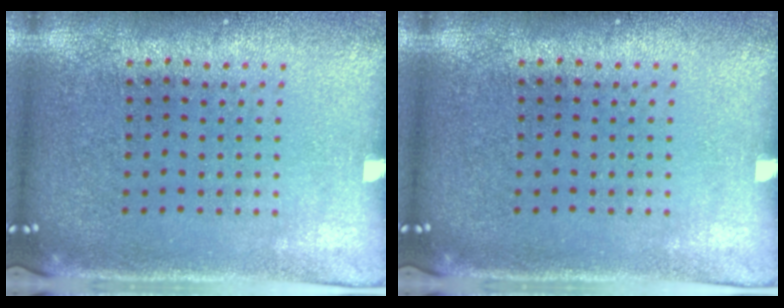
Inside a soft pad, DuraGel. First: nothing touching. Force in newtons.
{"total": 0.0}